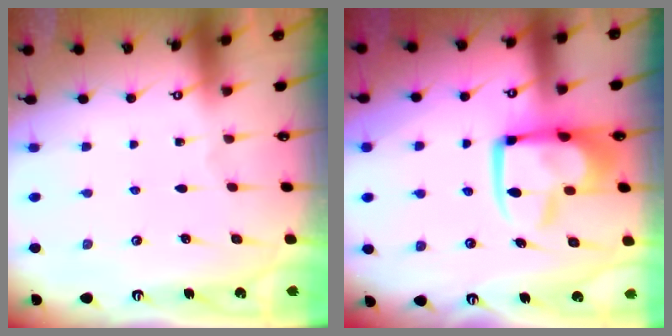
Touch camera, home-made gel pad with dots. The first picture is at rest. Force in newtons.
{"total": 12.3, "press": 12.2, "slide": 1.5}